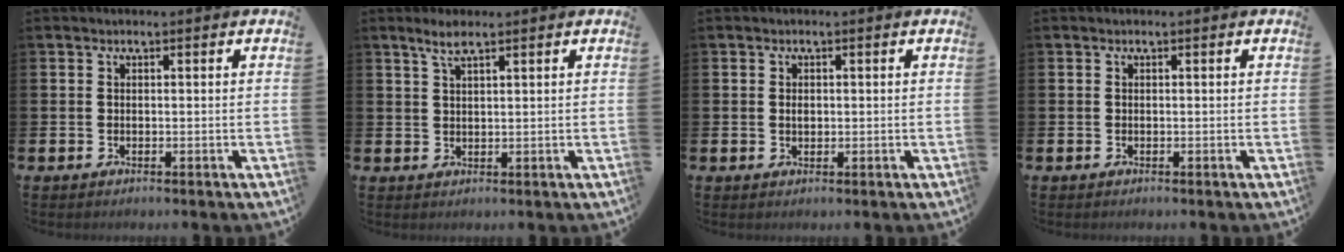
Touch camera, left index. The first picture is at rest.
{"total": 3.0, "force": [2.2, 0.7, 2.0], "torque": [-0.035, 0.001, 0.036]}
{"total": 0.9, "force": [0.2, 0.6, 0.6], "torque": [0.002, -0.002, -0.001]}
{"total": 0.0}